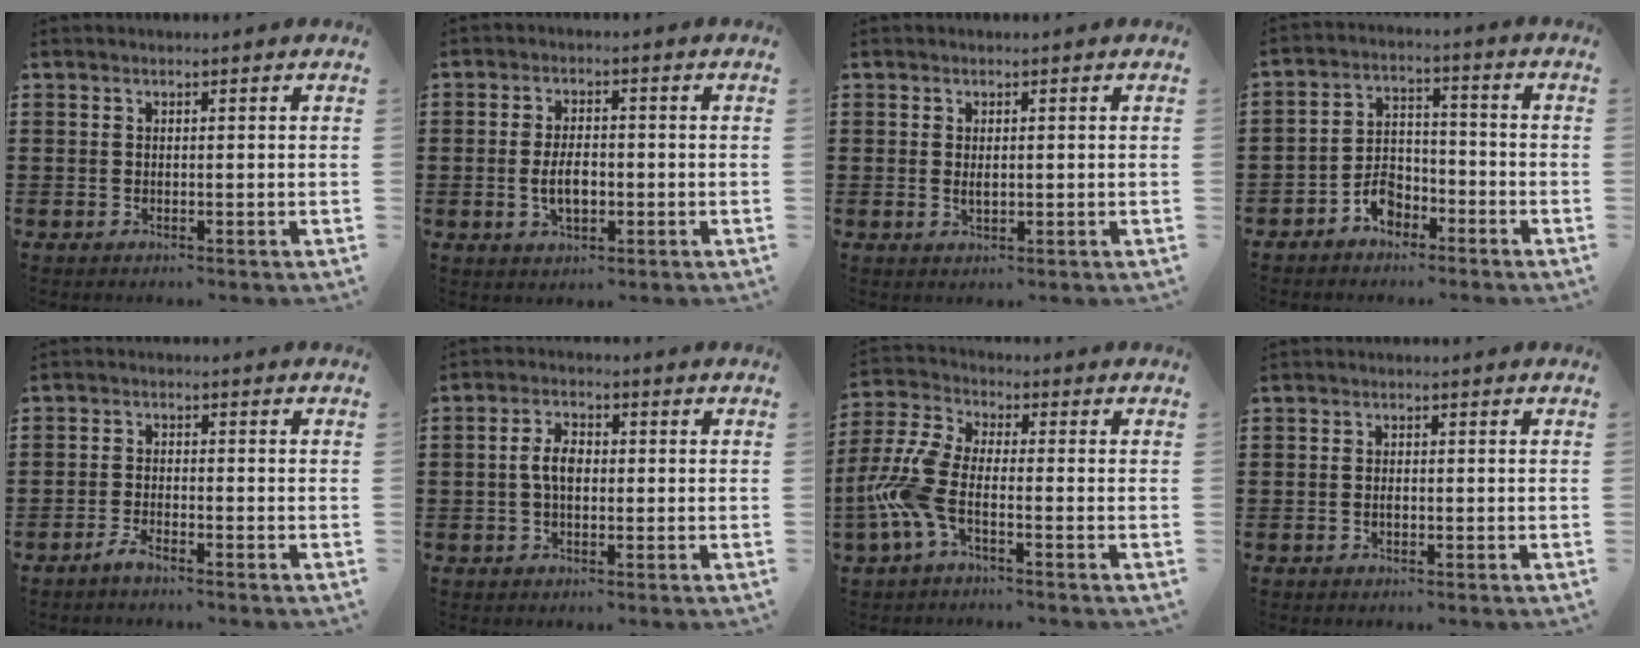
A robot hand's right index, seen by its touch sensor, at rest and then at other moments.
{"total": 4.5, "force": [-0.7, 2.3, 3.8], "torque": [-0.069, -0.001, -0.016]}
{"total": 1.5, "force": [0.1, 0.6, 1.4], "torque": [-0.028, 0.001, 0.003]}
{"total": 5.2, "force": [-3.5, 3.1, 2.2], "torque": [-0.046, 0.013, -0.068]}
{"total": 2.1, "force": [-1.8, 0.3, 1.1], "torque": [-0.028, 0.000, -0.037]}
{"total": 4.2, "force": [-0.1, 2.3, 3.5], "torque": [-0.076, 0.006, -0.006]}
{"total": 8.2, "force": [-3.0, 3.6, 6.7], "torque": [-0.185, -0.014, -0.065]}
{"total": 1.2, "force": [-0.3, 0.5, 1.0], "torque": [-0.020, 0.000, -0.005]}